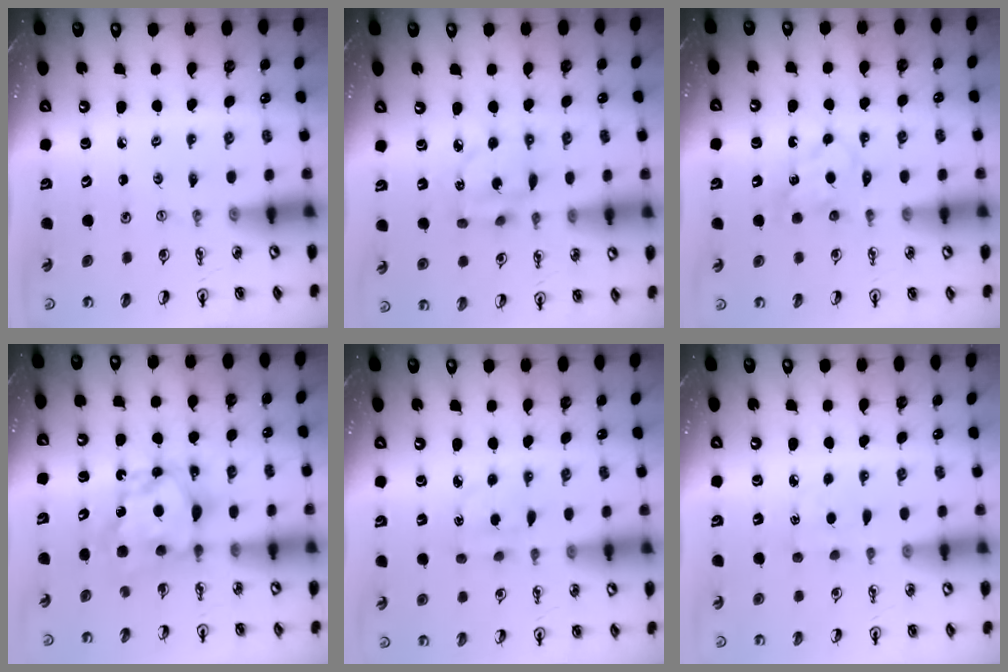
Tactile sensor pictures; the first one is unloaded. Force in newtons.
{"total": 7.5, "press": 7.5, "slide": 0.2}
{"total": 5.1, "press": 5.0, "slide": 0.8}
{"total": 7.6, "press": 7.6, "slide": 0.8}
{"total": 2.7, "press": 2.6, "slide": 0.9}
{"total": 2.9, "press": 2.9, "slide": 0.3}